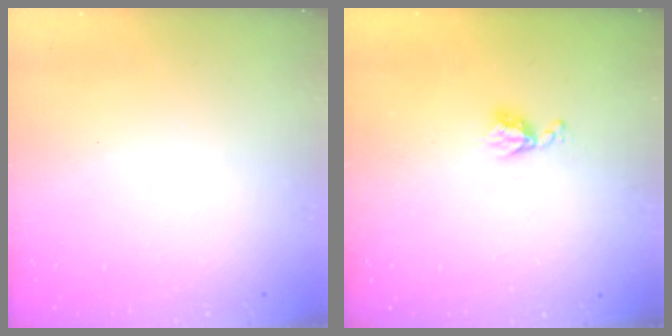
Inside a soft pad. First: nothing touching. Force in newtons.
{"total": 5.8, "press": 5.7, "slide": 0.7}